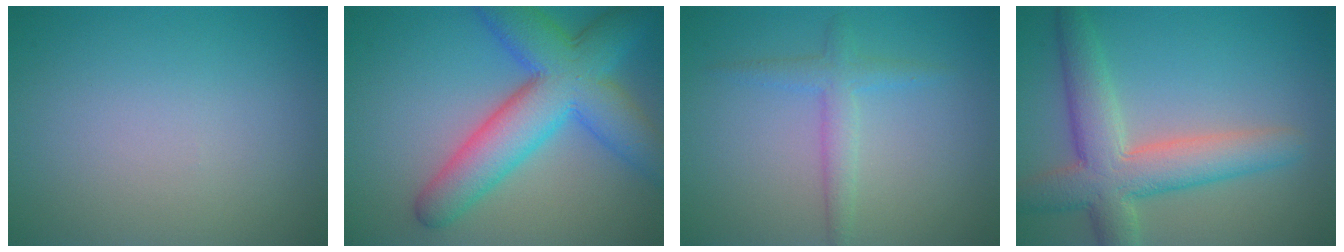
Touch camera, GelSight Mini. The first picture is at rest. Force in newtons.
{"total": 9.3, "press": 9.3, "slide": 0.2}
{"total": 2.3, "press": 2.3, "slide": 0.1}
{"total": 6.8, "press": 6.8, "slide": 0.5}